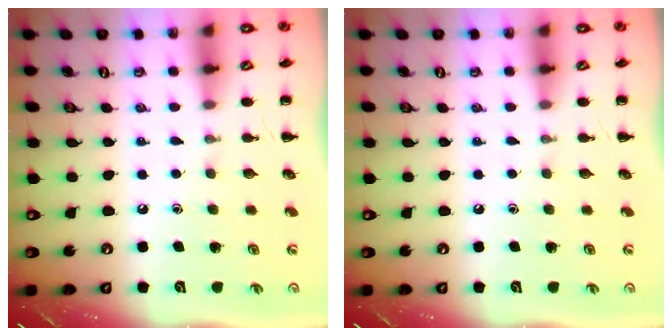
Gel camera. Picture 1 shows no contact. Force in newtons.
{"total": 0.0}